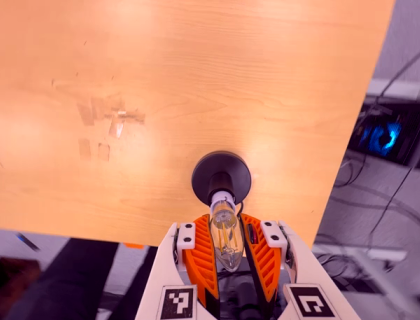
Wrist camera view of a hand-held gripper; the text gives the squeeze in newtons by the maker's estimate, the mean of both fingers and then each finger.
{"total": 11.6, "left": 11.8, "right": 11.5}